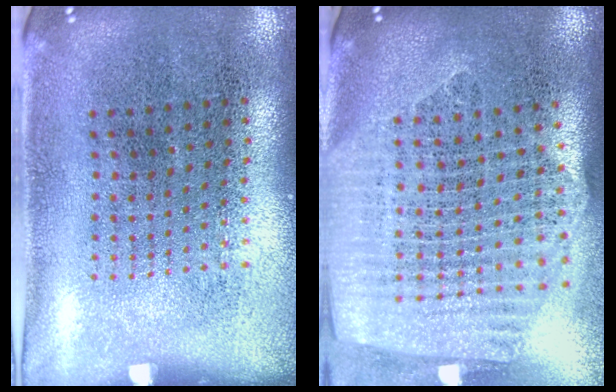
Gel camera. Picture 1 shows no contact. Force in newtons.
{"total": 2.5, "press": 2.2, "slide": 1.1}